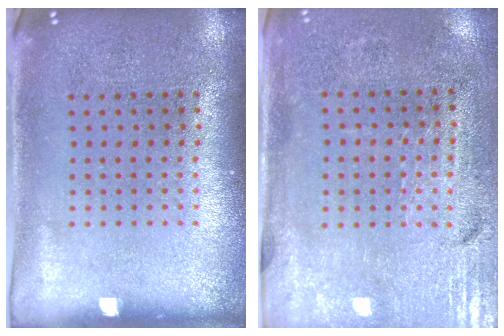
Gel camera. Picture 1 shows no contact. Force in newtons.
{"total": 3.4, "press": 2.9, "slide": 1.7}